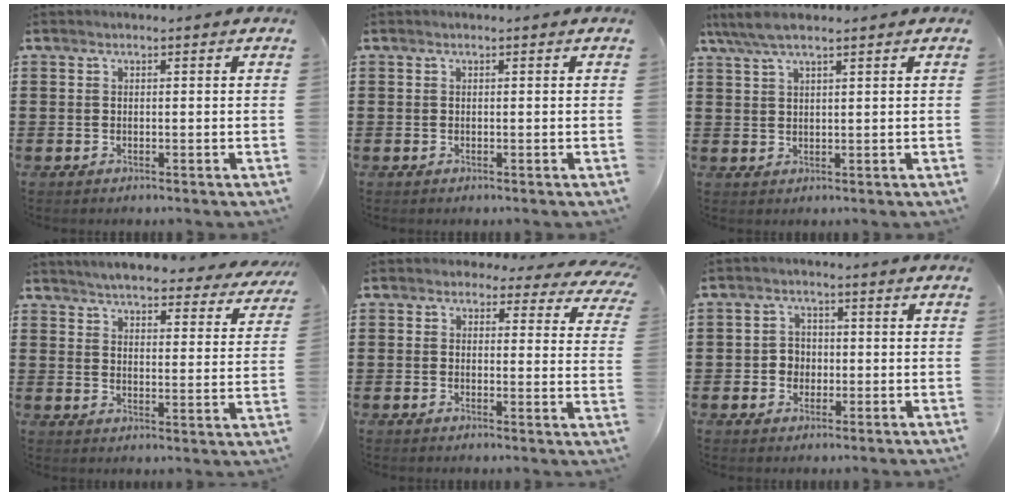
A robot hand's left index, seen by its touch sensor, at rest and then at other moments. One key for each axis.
{"total": 0.0}
{"total": 4.7, "fx": 3.4, "fy": 0.6, "fz": 3.1, "tx": -0.067, "ty": 0.001, "tz": 0.064}
{"total": 5.0, "fx": 4.9, "fy": -0.1, "fz": 1.0, "tx": -0.043, "ty": -0.031, "tz": 0.085}
{"total": 3.0, "fx": 2.6, "fy": 1.2, "fz": 1.1, "tx": -0.027, "ty": -0.007, "tz": 0.044}
{"total": 2.8, "fx": -0.6, "fy": 2.6, "fz": 1.0, "tx": -0.029, "ty": 0.007, "tz": -0.016}